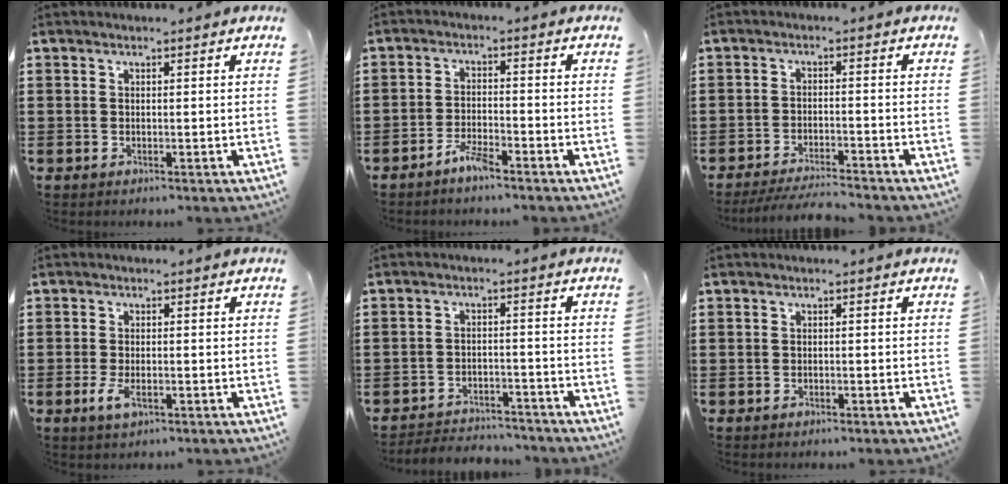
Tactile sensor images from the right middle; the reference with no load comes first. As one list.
[{"total": 3.2, "force": [-2.7, 0.5, 1.7], "torque": [-0.046, 0.003, -0.055]}, {"total": 4.5, "force": [-4.2, 0.1, 1.4], "torque": [-0.027, -0.006, -0.084]}, {"total": 3.0, "force": [-1.1, 1.2, 2.5], "torque": [-0.066, -0.008, -0.025]}, {"total": 3.7, "force": [-3.6, 0.5, 0.1], "torque": [-0.006, 0.003, -0.078]}, {"total": 0.6, "force": [-0.5, 0.2, 0.2], "torque": [-0.004, -0.001, -0.011]}]